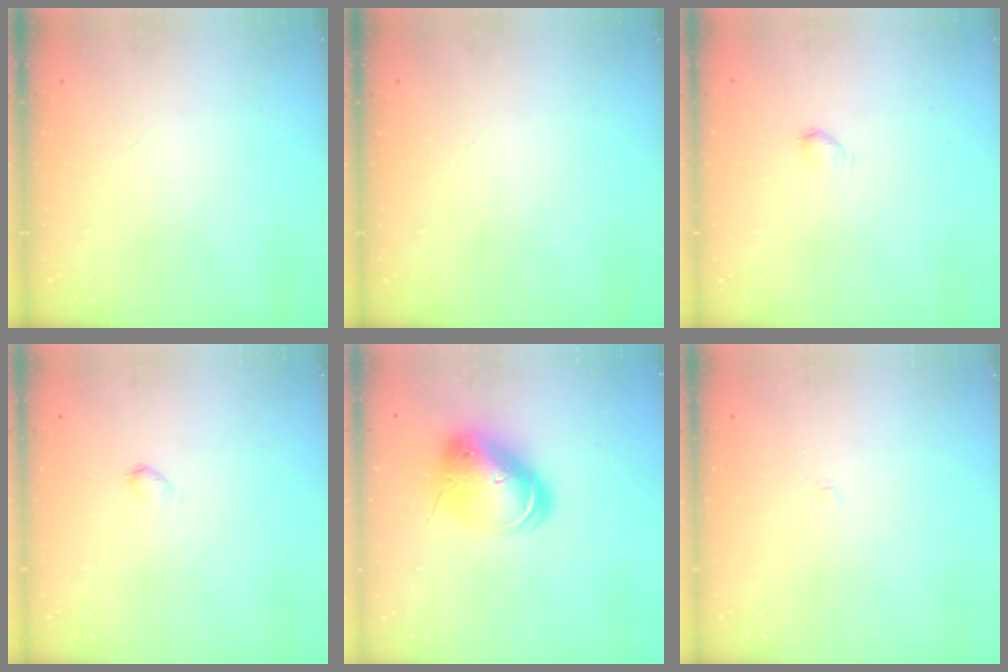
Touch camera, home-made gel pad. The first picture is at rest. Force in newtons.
{"total": 0.0}
{"total": 2.3, "press": 2.3, "slide": 0.4}
{"total": 2.2, "press": 2.2, "slide": 0.4}
{"total": 13.6, "press": 13.3, "slide": 2.5}
{"total": 1.9, "press": 1.9, "slide": 0.2}